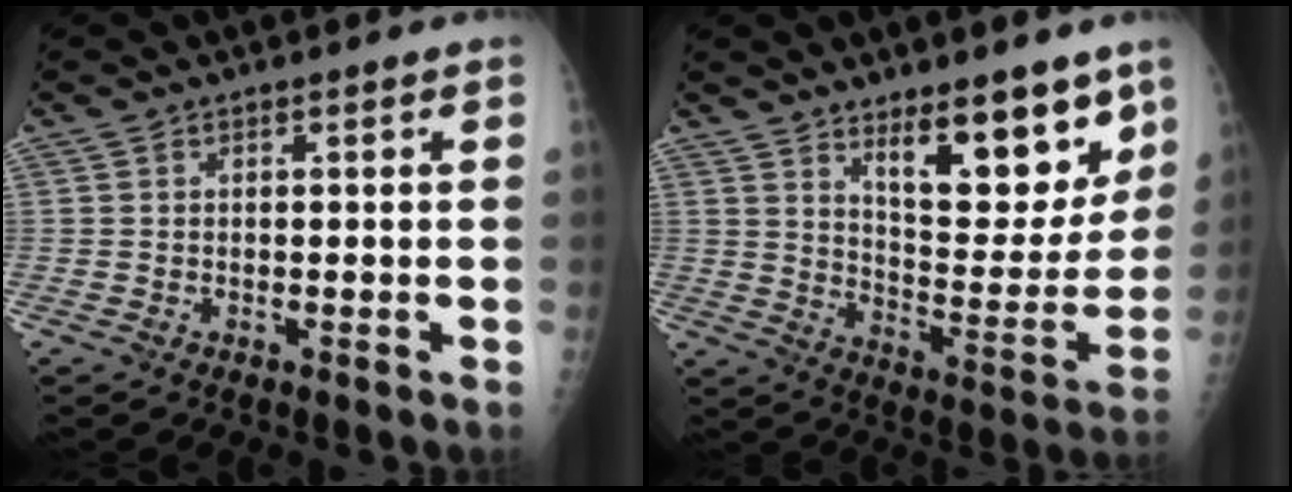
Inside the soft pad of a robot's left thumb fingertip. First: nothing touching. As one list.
[{"total": 16.2, "force": [10.4, 5.9, 11.0], "torque": [-0.106, -0.082, 0.168]}]